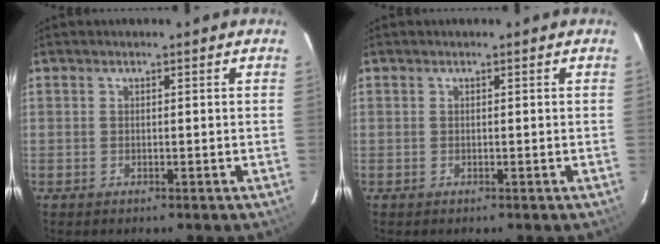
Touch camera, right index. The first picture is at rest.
{"total": 0.0}